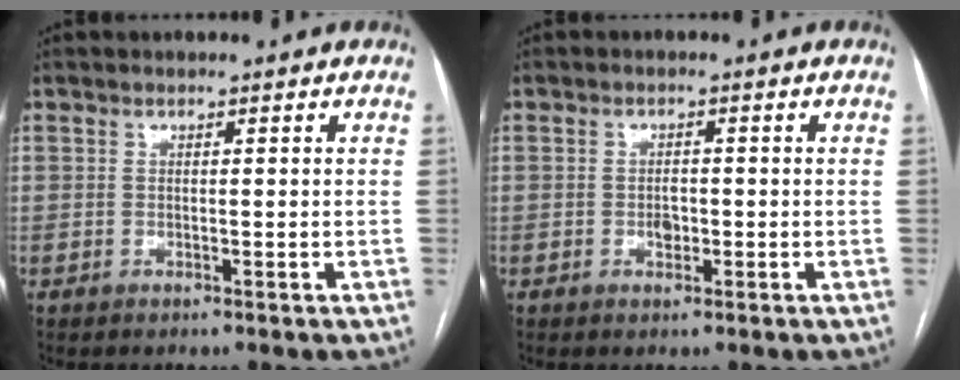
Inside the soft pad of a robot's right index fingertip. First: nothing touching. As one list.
[{"total": 1.7, "force": [-0.5, 1.1, 1.2], "torque": [-0.020, 0.005, -0.003]}]